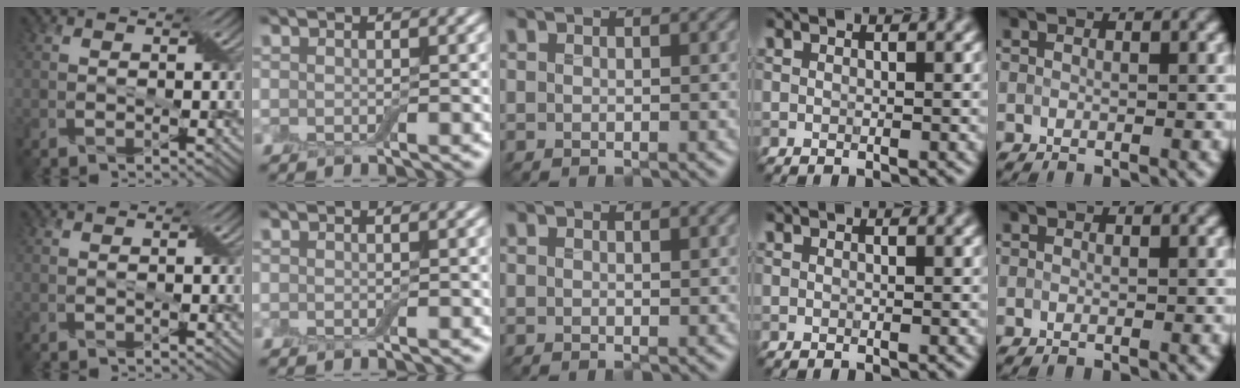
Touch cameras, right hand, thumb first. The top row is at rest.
{}